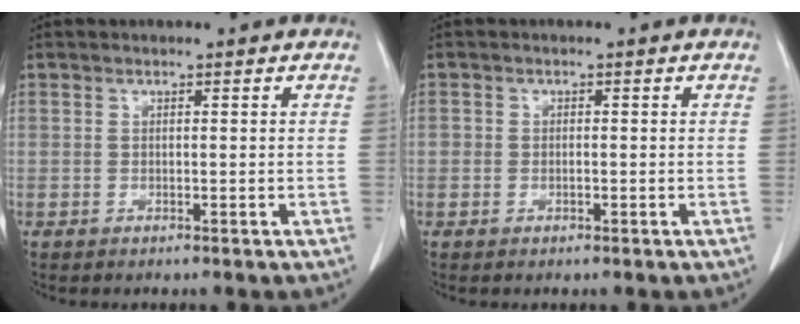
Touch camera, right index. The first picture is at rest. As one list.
[{"total": 1.3, "force": [-0.3, 1.1, 0.6], "torque": [-0.008, 0.004, -0.003]}]